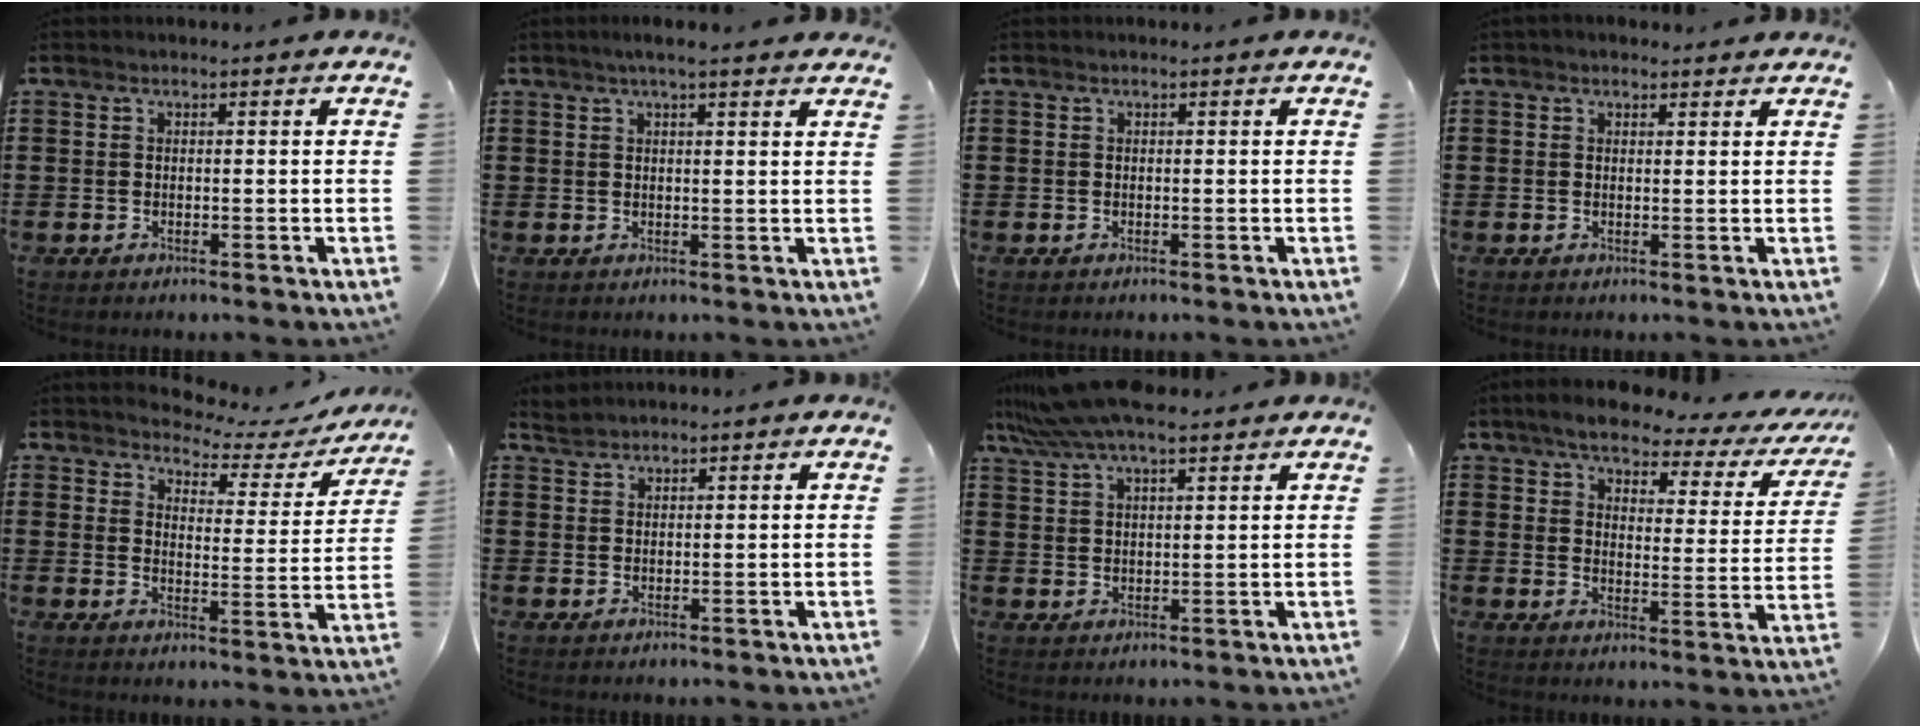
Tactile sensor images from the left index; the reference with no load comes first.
{"total": 2.8, "force": [2.2, 0.0, 1.7], "torque": [-0.038, 0.004, 0.040]}
{"total": 0.0}
{"total": 1.4, "force": [1.2, 0.7, 0.1], "torque": [-0.005, 0.004, 0.023]}
{"total": 3.4, "force": [3.2, 0.9, 0.6], "torque": [-0.026, -0.028, 0.048]}
{"total": 1.7, "force": [1.6, 0.5, -0.1], "torque": [-0.003, 0.003, 0.034]}
{"total": 8.5, "force": [6.7, 1.9, 4.9], "torque": [-0.111, -0.005, 0.125]}
{"total": 5.0, "force": [4.1, 1.4, 2.5], "torque": [-0.064, -0.021, 0.065]}